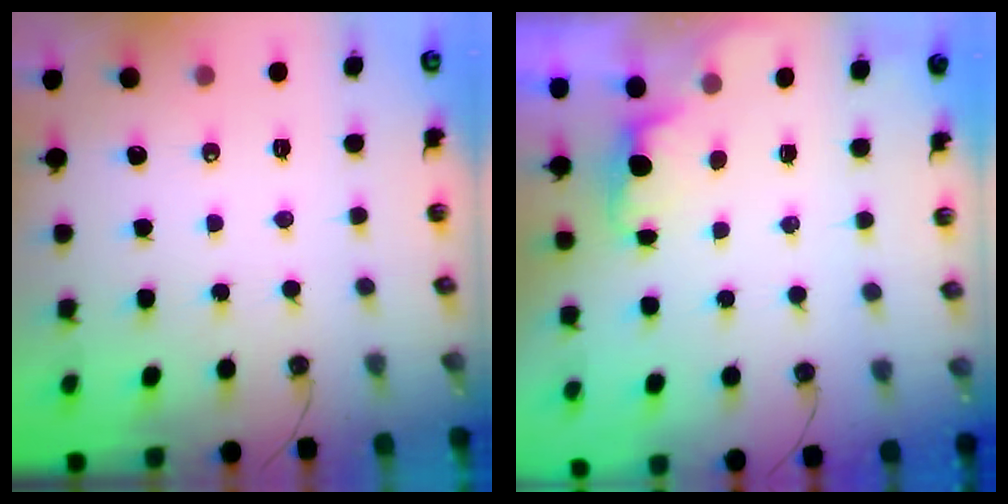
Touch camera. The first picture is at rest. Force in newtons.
{"total": 0.8, "press": 0.2, "slide": 0.7}